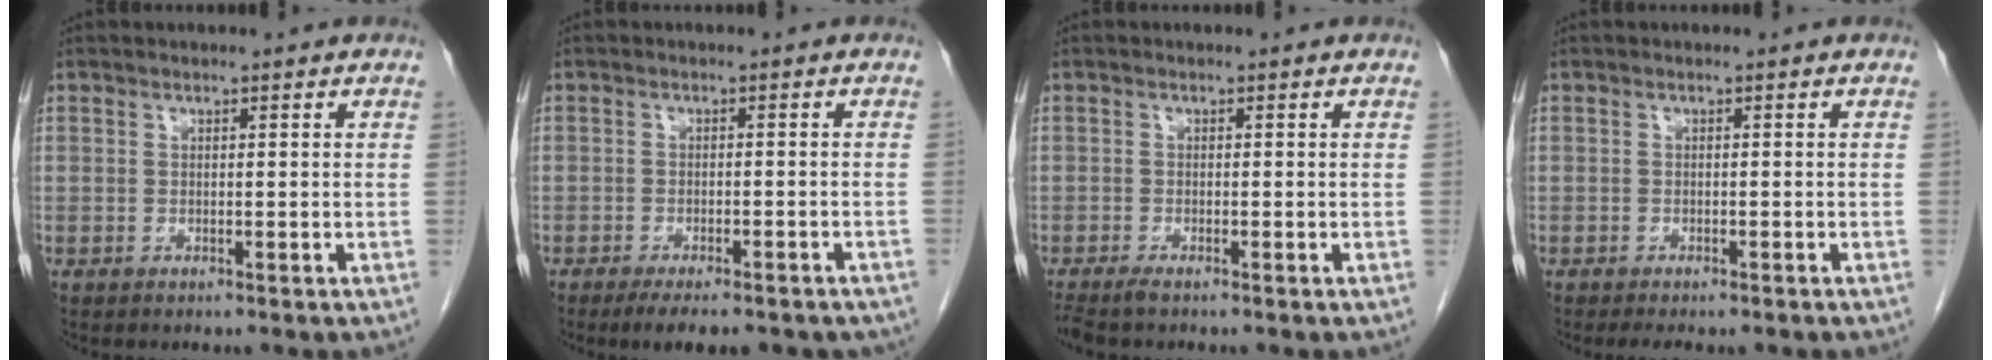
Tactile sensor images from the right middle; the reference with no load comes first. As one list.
[{"total": 10.5, "force": [-8.3, 3.2, 5.6], "torque": [-0.064, -0.003, -0.103]}, {"total": 2.0, "force": [-1.7, 0.0, 1.1], "torque": [-0.021, -0.006, -0.031]}, {"total": 3.5, "force": [-2.8, 1.3, 1.7], "torque": [-0.022, -0.008, -0.035]}]